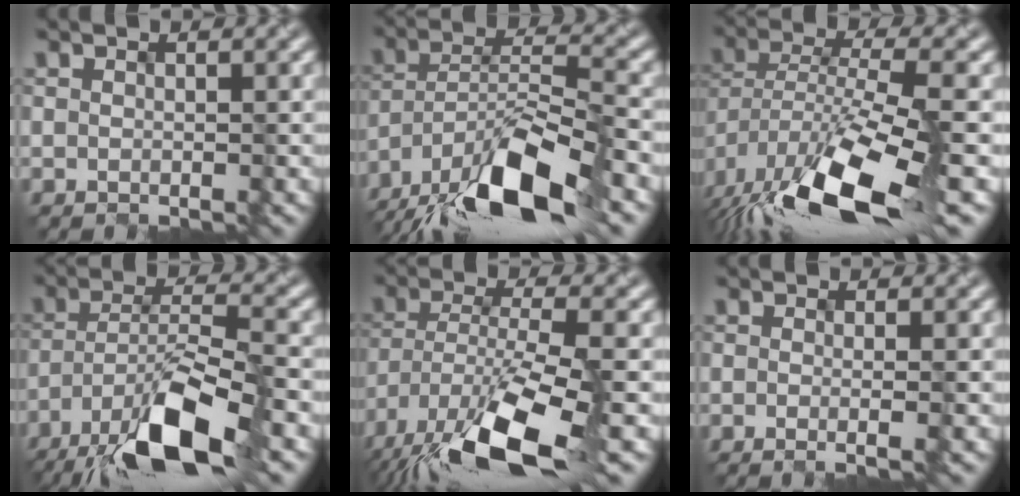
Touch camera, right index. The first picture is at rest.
{"total": 13.0, "force": [-9.7, 3.1, 8.1], "torque": [-0.155, 0.004, -0.174]}
{"total": 13.2, "force": [-7.1, 4.2, 10.3], "torque": [-0.200, -0.009, -0.122]}
{"total": 10.9, "force": [-7.4, 2.3, 7.7], "torque": [-0.139, 0.002, -0.136]}
{"total": 12.9, "force": [-8.0, 3.5, 9.5], "torque": [-0.198, -0.026, -0.139]}
{"total": 1.6, "force": [-0.5, 0.4, 1.4], "torque": [-0.014, 0.001, -0.021]}